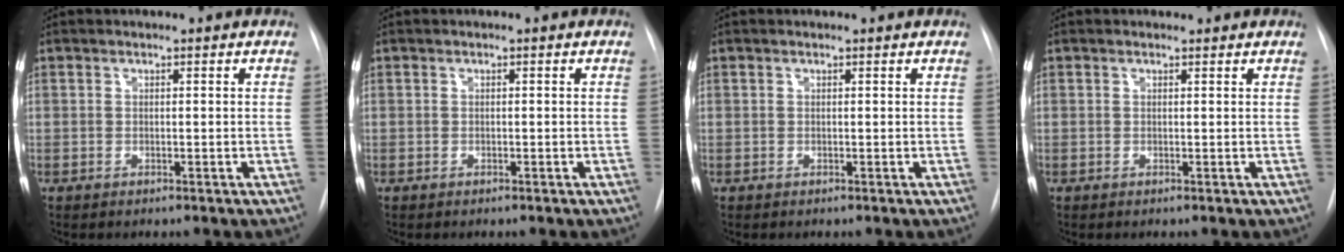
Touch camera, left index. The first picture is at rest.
{"total": 0.0}
{"total": 0.7, "force": [0.7, 0.1, 0.1], "torque": [-0.005, 0.008, 0.011]}
{"total": 1.1, "force": [1.0, 0.3, 0.2], "torque": [-0.011, 0.011, 0.016]}